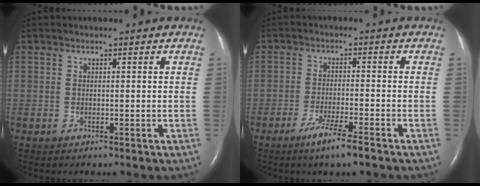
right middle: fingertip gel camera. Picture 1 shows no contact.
{"total": 5.3, "force": [-3.6, -0.3, 3.9], "torque": [-0.079, -0.012, -0.070]}